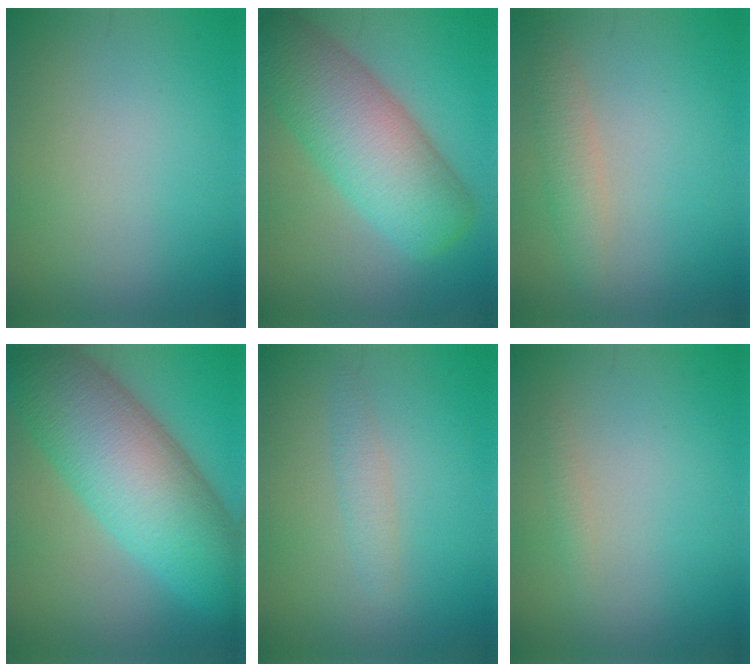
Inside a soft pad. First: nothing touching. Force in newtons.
{"total": 10.2, "press": 10.2, "slide": 0.3}
{"total": 2.0, "press": 2.0, "slide": 0.1}
{"total": 12.9, "press": 12.9, "slide": 0.4}
{"total": 1.4, "press": 1.4, "slide": 0.1}
{"total": 0.7, "press": 0.7, "slide": 0.0}